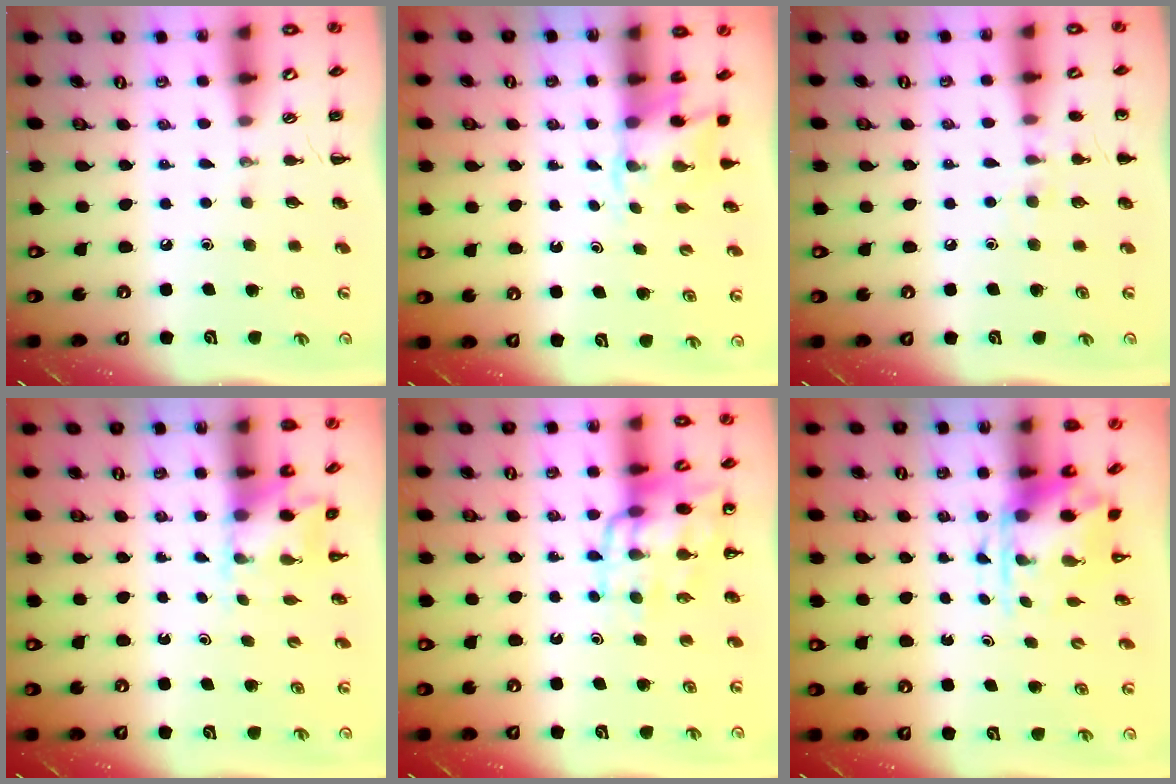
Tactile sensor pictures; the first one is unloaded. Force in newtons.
{"total": 2.8, "press": 2.6, "slide": 1.0}
{"total": 7.0, "press": 6.7, "slide": 2.0}
{"total": 2.5, "press": 2.5, "slide": 0.5}
{"total": 13.1, "press": 12.7, "slide": 2.9}
{"total": 3.8, "press": 3.7, "slide": 0.9}